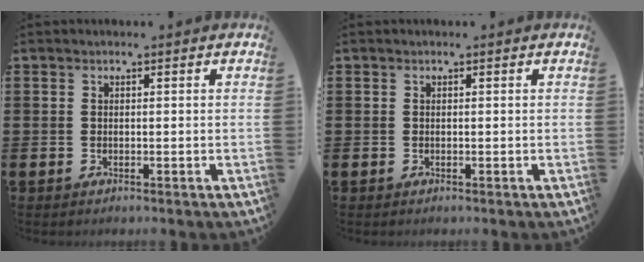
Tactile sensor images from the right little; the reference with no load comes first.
{"total": 0.0}